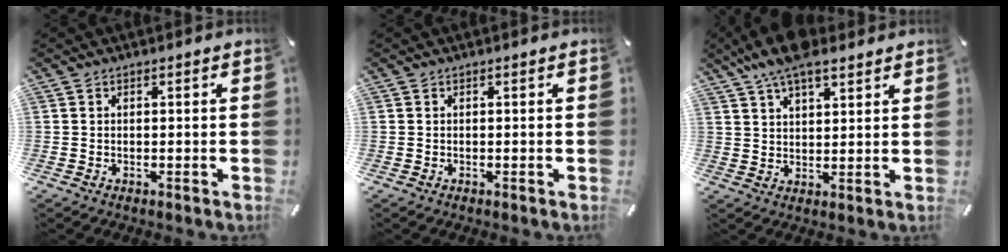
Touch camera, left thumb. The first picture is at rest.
{"total": 0.0}
{"total": 9.1, "force": [6.7, 3.7, 4.9], "torque": [-0.093, -0.022, 0.124]}